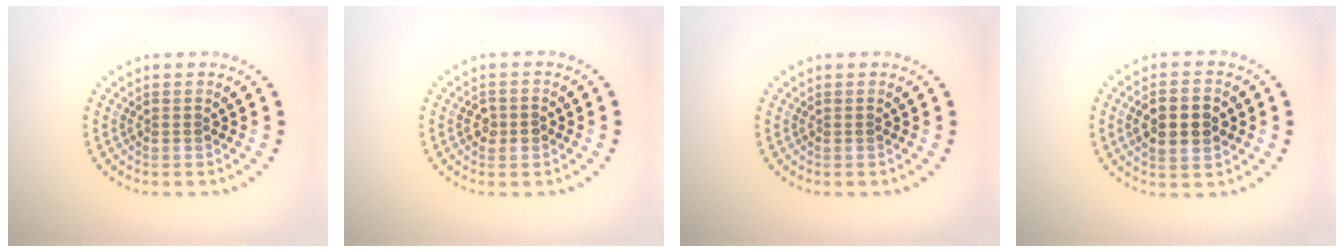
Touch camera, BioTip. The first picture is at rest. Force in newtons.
{"total": 1.4, "press": 1.4, "slide": 0.2}
{"total": 0.0}
{"total": 4.6, "press": 4.6, "slide": 0.2}